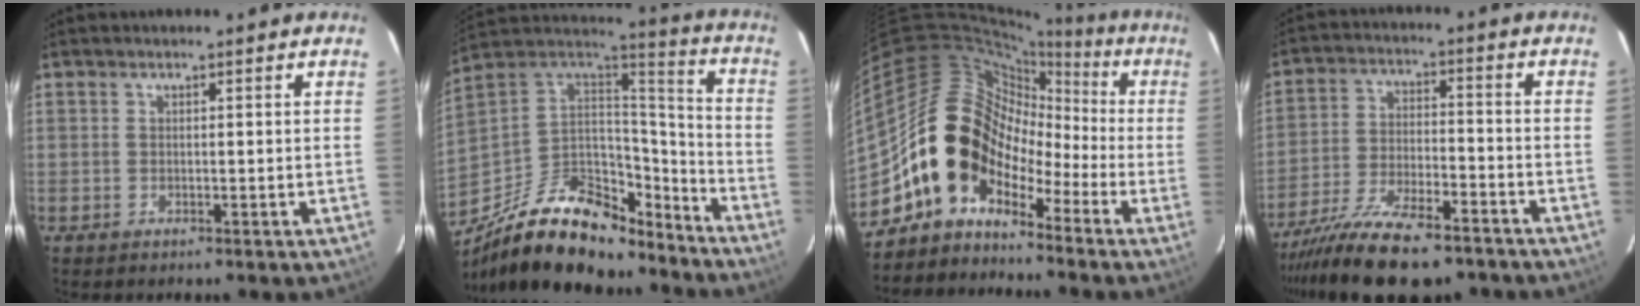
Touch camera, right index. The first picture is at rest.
{"total": 26.3, "force": [-18.0, 12.0, 14.9], "torque": [-0.285, 0.016, -0.279]}
{"total": 12.7, "force": [-6.1, 10.0, 5.0], "torque": [-0.094, 0.040, -0.129]}
{"total": 18.0, "force": [-14.2, 5.4, 9.7], "torque": [-0.195, -0.037, -0.234]}